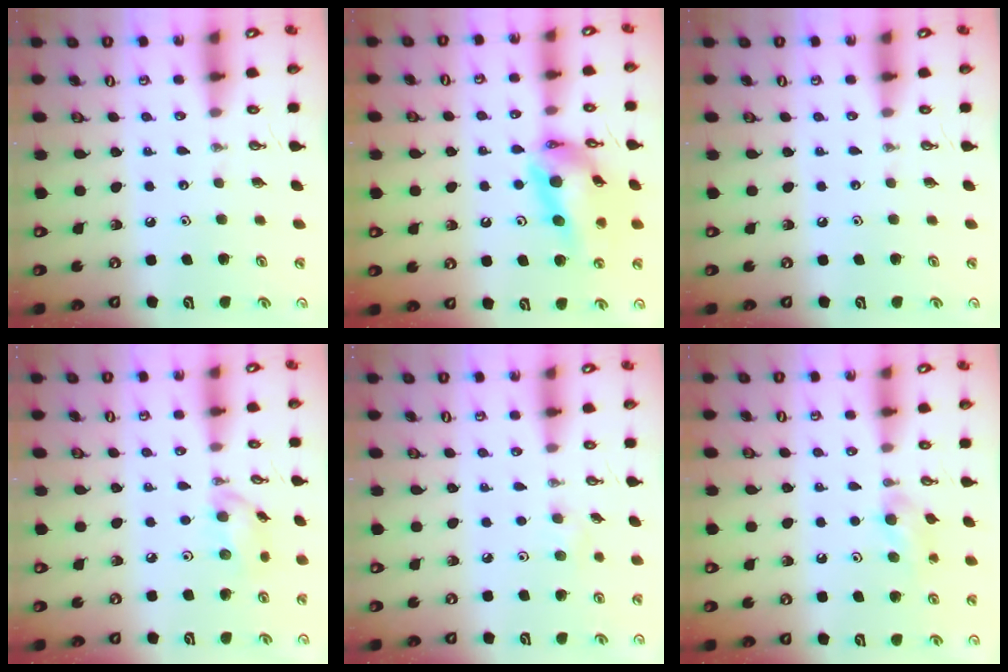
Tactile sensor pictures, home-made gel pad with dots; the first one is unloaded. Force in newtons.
{"total": 15.2, "press": 15.2, "slide": 1.5}
{"total": 0.0}
{"total": 8.9, "press": 8.9, "slide": 1.1}
{"total": 4.9, "press": 4.4, "slide": 2.1}
{"total": 6.3, "press": 6.2, "slide": 1.4}